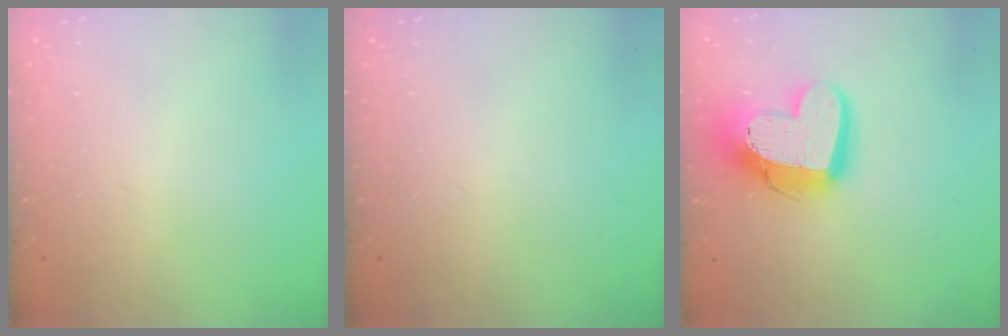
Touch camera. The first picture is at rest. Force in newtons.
{"total": 0.0}
{"total": 17.3, "press": 17.3, "slide": 1.6}